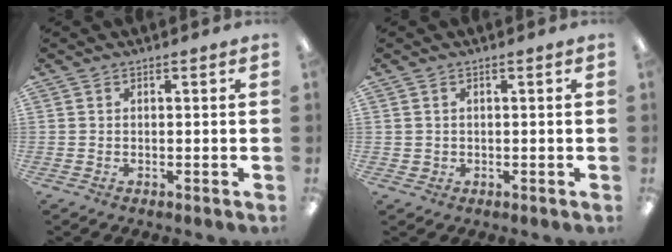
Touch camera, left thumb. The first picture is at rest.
{"total": 1.3, "force": [0.4, 1.2, 0.2], "torque": [-0.005, 0.003, 0.006]}